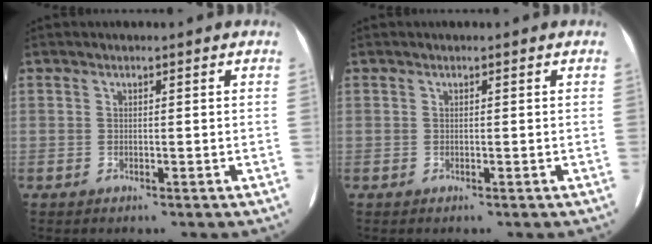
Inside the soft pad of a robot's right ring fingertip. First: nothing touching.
{"total": 0.0}